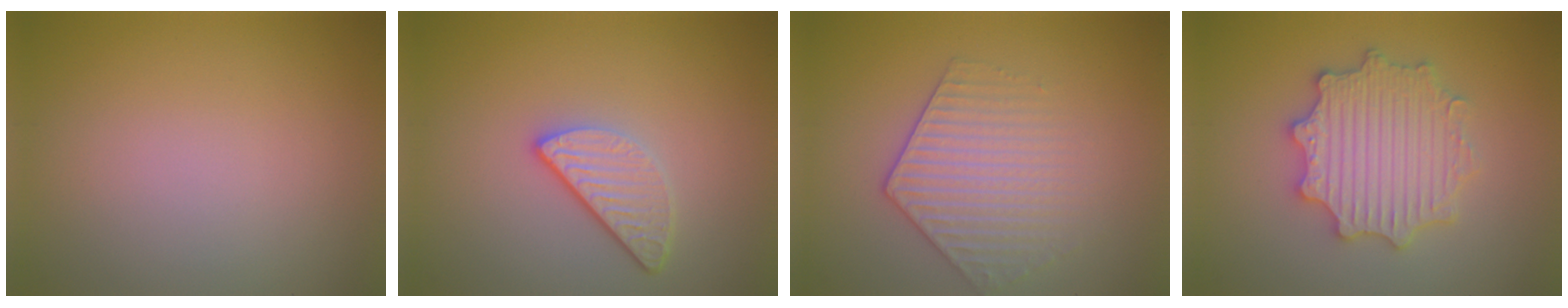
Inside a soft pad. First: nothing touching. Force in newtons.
{"total": 3.2, "press": 2.6, "slide": 1.9}
{"total": 3.5, "press": 3.3, "slide": 1.2}
{"total": 5.6, "press": 5.6, "slide": 1.0}